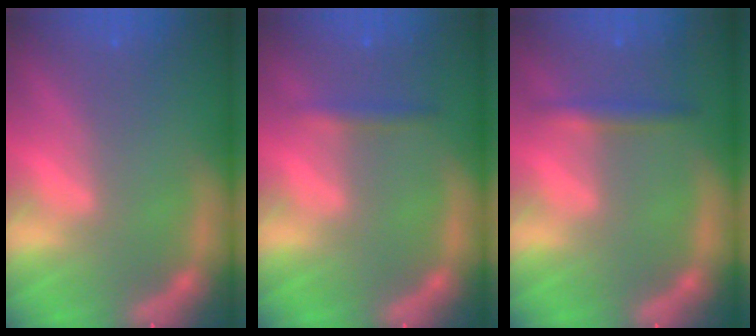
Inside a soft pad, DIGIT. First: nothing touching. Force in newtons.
{"total": 1.4}
{"total": 1.9}